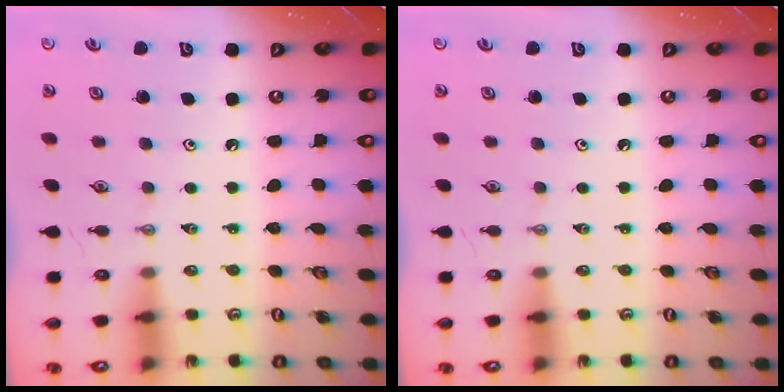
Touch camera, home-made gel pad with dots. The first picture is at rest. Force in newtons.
{"total": 0.0}